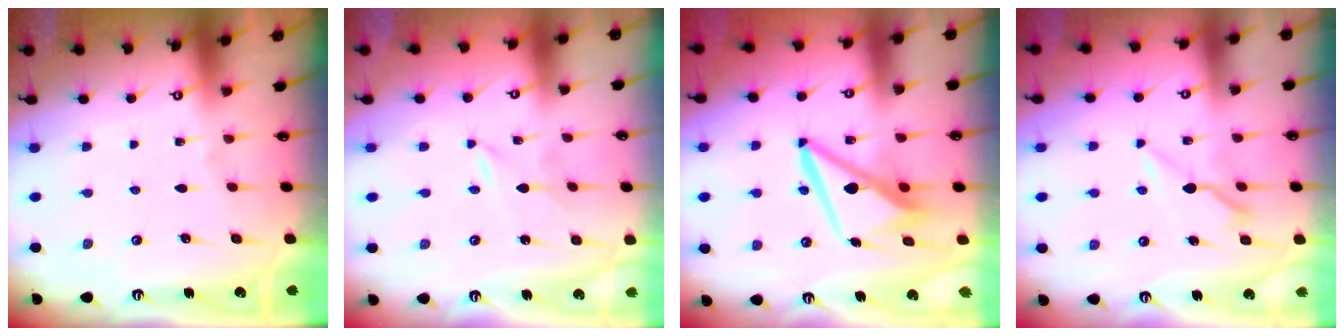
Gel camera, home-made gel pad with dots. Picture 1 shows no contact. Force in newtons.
{"total": 0.0}
{"total": 9.7, "press": 9.6, "slide": 1.6}
{"total": 6.4, "press": 6.3, "slide": 0.7}